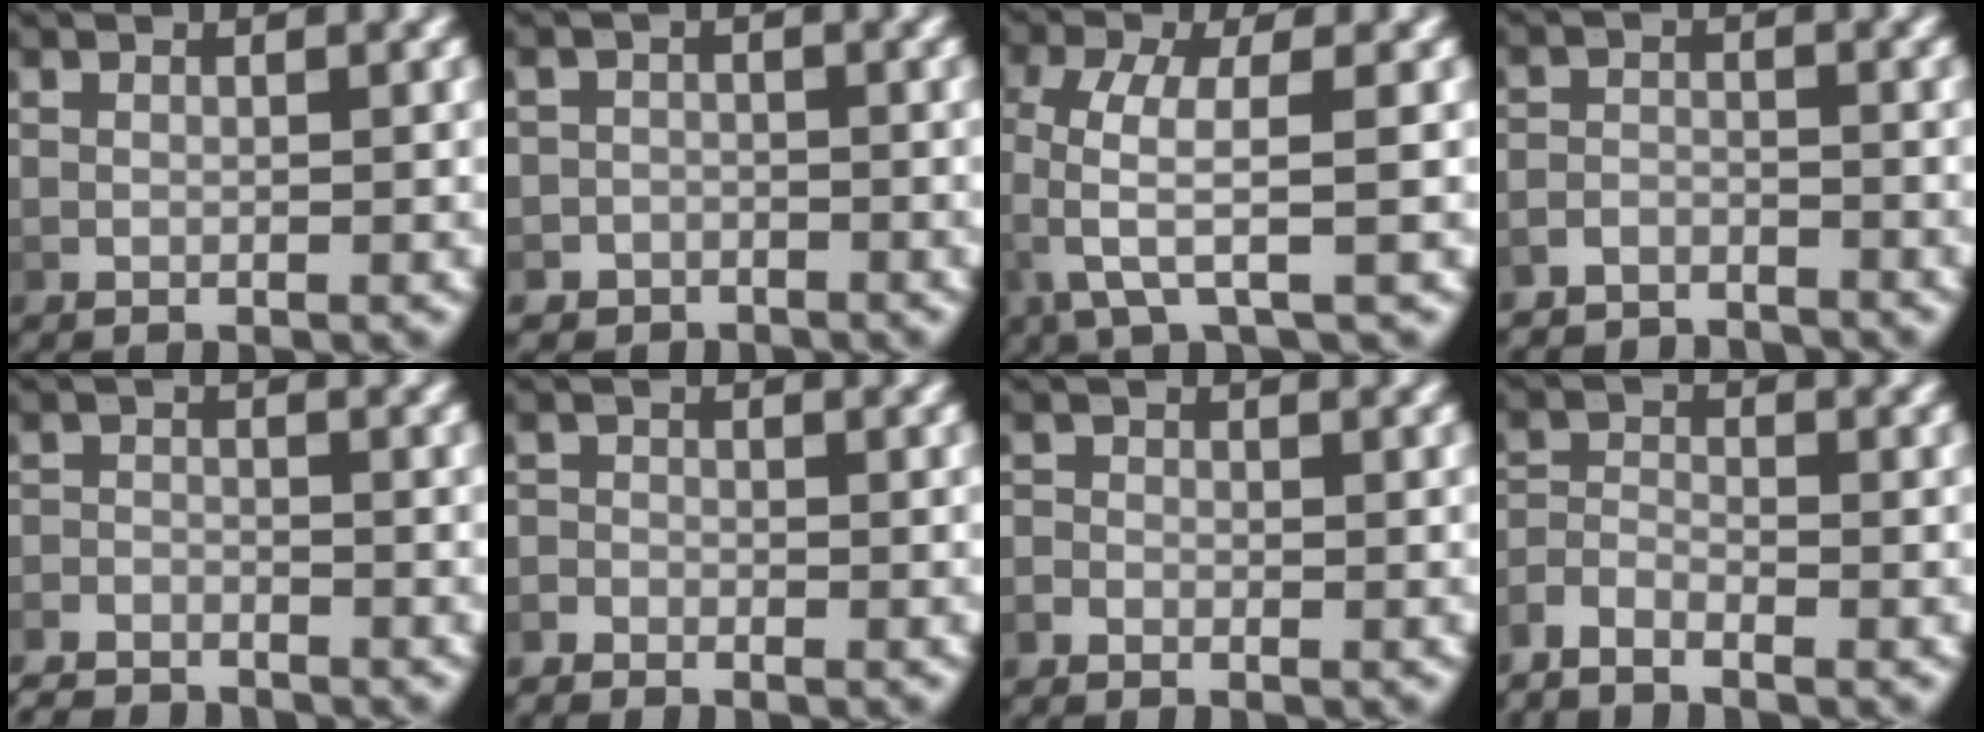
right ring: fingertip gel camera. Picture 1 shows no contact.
{"total": 3.8, "force": [-2.7, 2.5, -0.3], "torque": [0.011, -0.011, -0.052]}
{"total": 4.5, "force": [0.2, 1.1, 4.3], "torque": [-0.105, -0.008, 0.008]}
{"total": 4.2, "force": [-4.1, 1.0, 0.1], "torque": [0.001, -0.015, -0.068]}
{"total": 3.6, "force": [-3.5, 0.8, 0.3], "torque": [-0.002, -0.016, -0.059]}
{"total": 1.8, "force": [-1.7, 0.6, -0.2], "torque": [0.004, -0.010, -0.031]}
{"total": 1.2, "force": [-1.1, 0.4, -0.1], "torque": [0.000, -0.008, -0.019]}
{"total": 2.7, "force": [-1.9, 1.4, 1.3], "torque": [-0.037, -0.010, -0.034]}